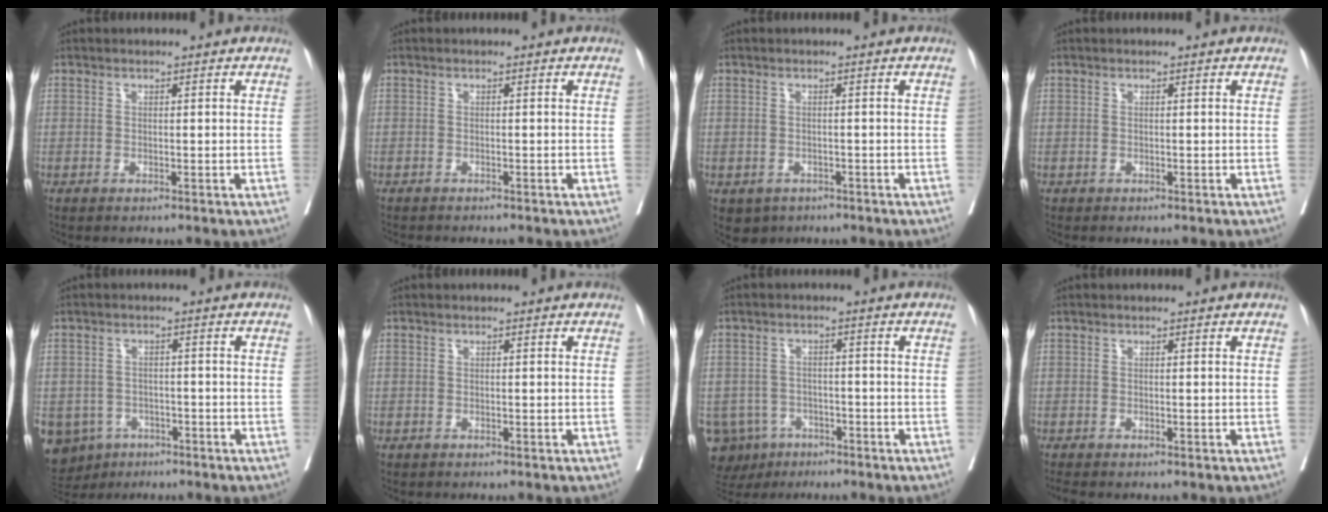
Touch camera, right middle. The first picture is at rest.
{"total": 2.8, "force": [-2.6, 0.6, 1.0], "torque": [-0.018, -0.005, -0.032]}
{"total": 3.2, "force": [-1.9, 2.5, 0.6], "torque": [-0.007, 0.002, -0.024]}
{"total": 0.0}
{"total": 9.6, "force": [-5.4, 7.6, 2.1], "torque": [-0.063, -0.001, -0.074]}
{"total": 0.0}
{"total": 8.3, "force": [-4.8, 6.5, 1.6], "torque": [-0.039, 0.002, -0.069]}
{"total": 2.0, "force": [-1.7, -0.2, 1.0], "torque": [-0.013, -0.002, -0.022]}